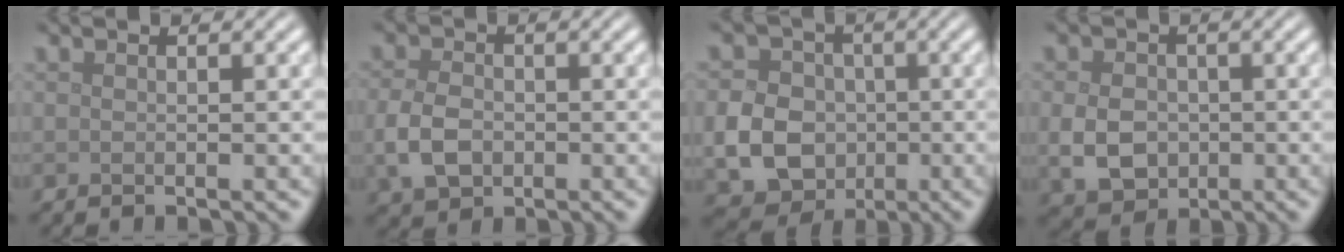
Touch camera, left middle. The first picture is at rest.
{"total": 4.0, "force": [-0.9, 2.9, 2.6], "torque": [-0.061, -0.006, -0.021]}
{"total": 6.1, "force": [-1.2, 5.2, 2.9], "torque": [-0.053, -0.003, -0.032]}
{"total": 4.6, "force": [-0.6, 3.6, 2.7], "torque": [-0.064, -0.009, -0.012]}